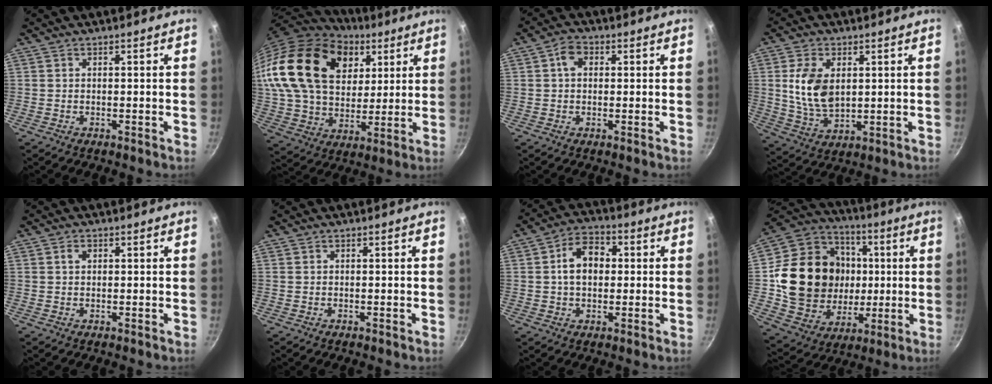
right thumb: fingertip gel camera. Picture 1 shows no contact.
{"total": 28.4, "force": [11.4, 19.2, 17.6], "torque": [-0.313, -0.015, 0.206]}
{"total": 3.8, "force": [0.7, 2.8, 2.4], "torque": [-0.031, 0.008, 0.005]}
{"total": 10.6, "force": [2.0, 6.6, 8.1], "torque": [-0.144, -0.018, 0.046]}
{"total": 1.2, "force": [0.4, 0.9, 0.7], "torque": [-0.009, 0.004, 0.005]}
{"total": 0.0}
{"total": 8.8, "force": [1.0, 6.2, 6.2], "torque": [-0.072, 0.019, 0.005]}
{"total": 24.3, "force": [1.5, 20.3, 13.3], "torque": [-0.220, 0.017, 0.038]}